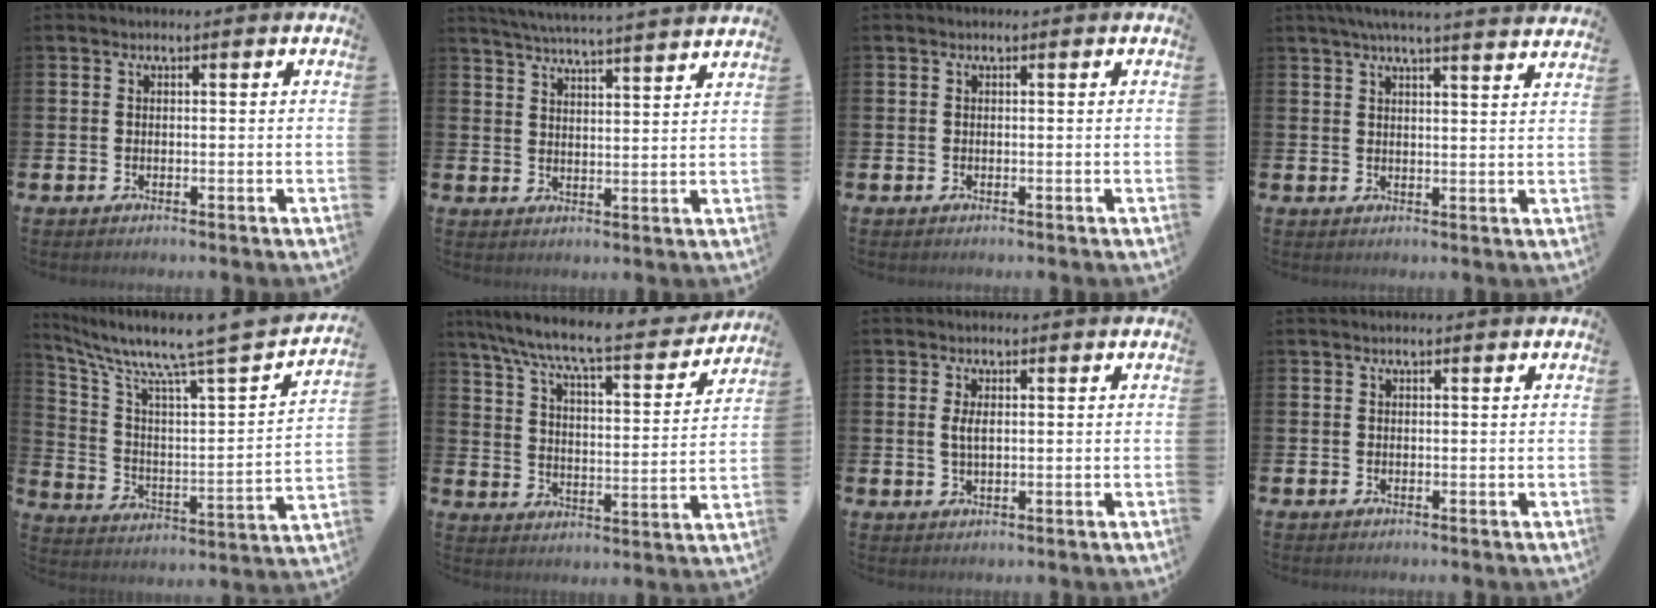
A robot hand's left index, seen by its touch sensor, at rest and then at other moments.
{"total": 5.3, "force": [5.2, -0.7, 0.8], "torque": [-0.033, -0.036, 0.091]}
{"total": 0.0}
{"total": 4.9, "force": [4.6, -0.5, 1.6], "torque": [-0.038, -0.019, 0.081]}
{"total": 8.0, "force": [6.8, 0.8, 4.3], "torque": [-0.109, -0.059, 0.101]}
{"total": 8.7, "force": [7.8, 1.0, 3.7], "torque": [-0.097, -0.058, 0.125]}
{"total": 2.2, "force": [0.6, 0.9, 1.9], "torque": [-0.033, 0.003, 0.006]}
{"total": 0.0}